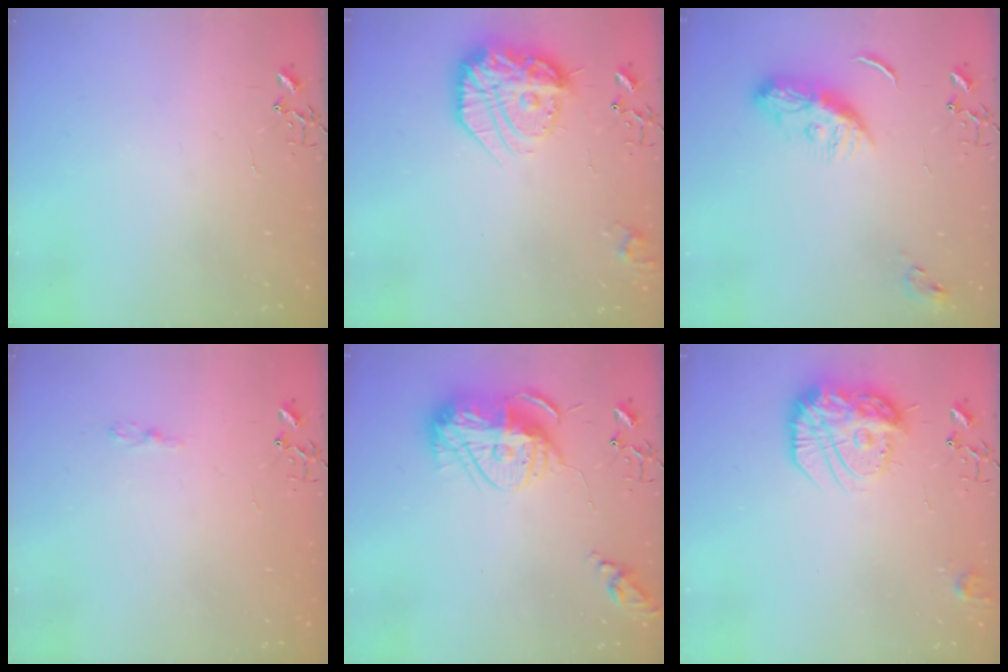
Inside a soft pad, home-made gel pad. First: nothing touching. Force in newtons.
{"total": 22.1, "press": 22.0, "slide": 2.1}
{"total": 10.1, "press": 10.1, "slide": 0.1}
{"total": 3.9, "press": 3.9, "slide": 0.4}
{"total": 14.4, "press": 14.3, "slide": 1.4}
{"total": 17.6, "press": 17.6, "slide": 1.5}